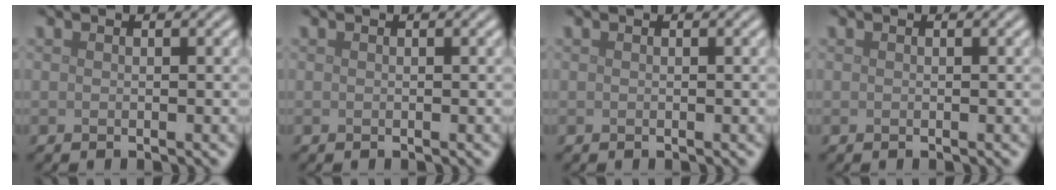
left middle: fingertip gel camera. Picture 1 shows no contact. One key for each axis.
{"total": 0.0}
{"total": 0.0}
{"total": 0.0}